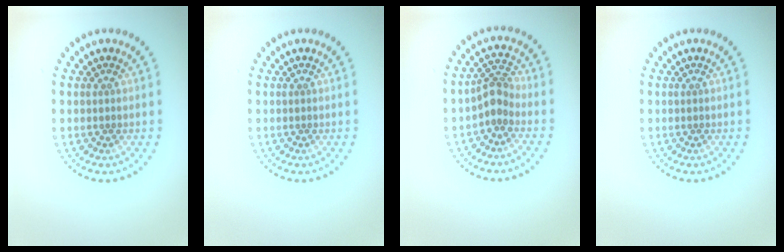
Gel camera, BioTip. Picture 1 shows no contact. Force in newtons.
{"total": 0.0}
{"total": 2.4, "press": 1.8, "slide": 1.6}
{"total": 0.0}